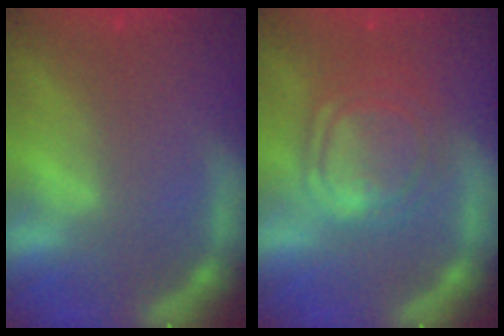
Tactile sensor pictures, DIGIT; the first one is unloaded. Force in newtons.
{"total": 7.0}